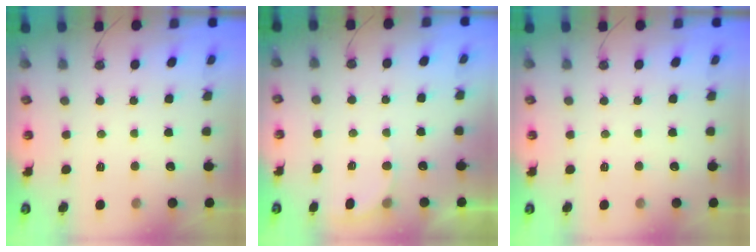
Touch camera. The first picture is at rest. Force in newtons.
{"total": 3.6, "press": 3.4, "slide": 0.9}
{"total": 0.0}